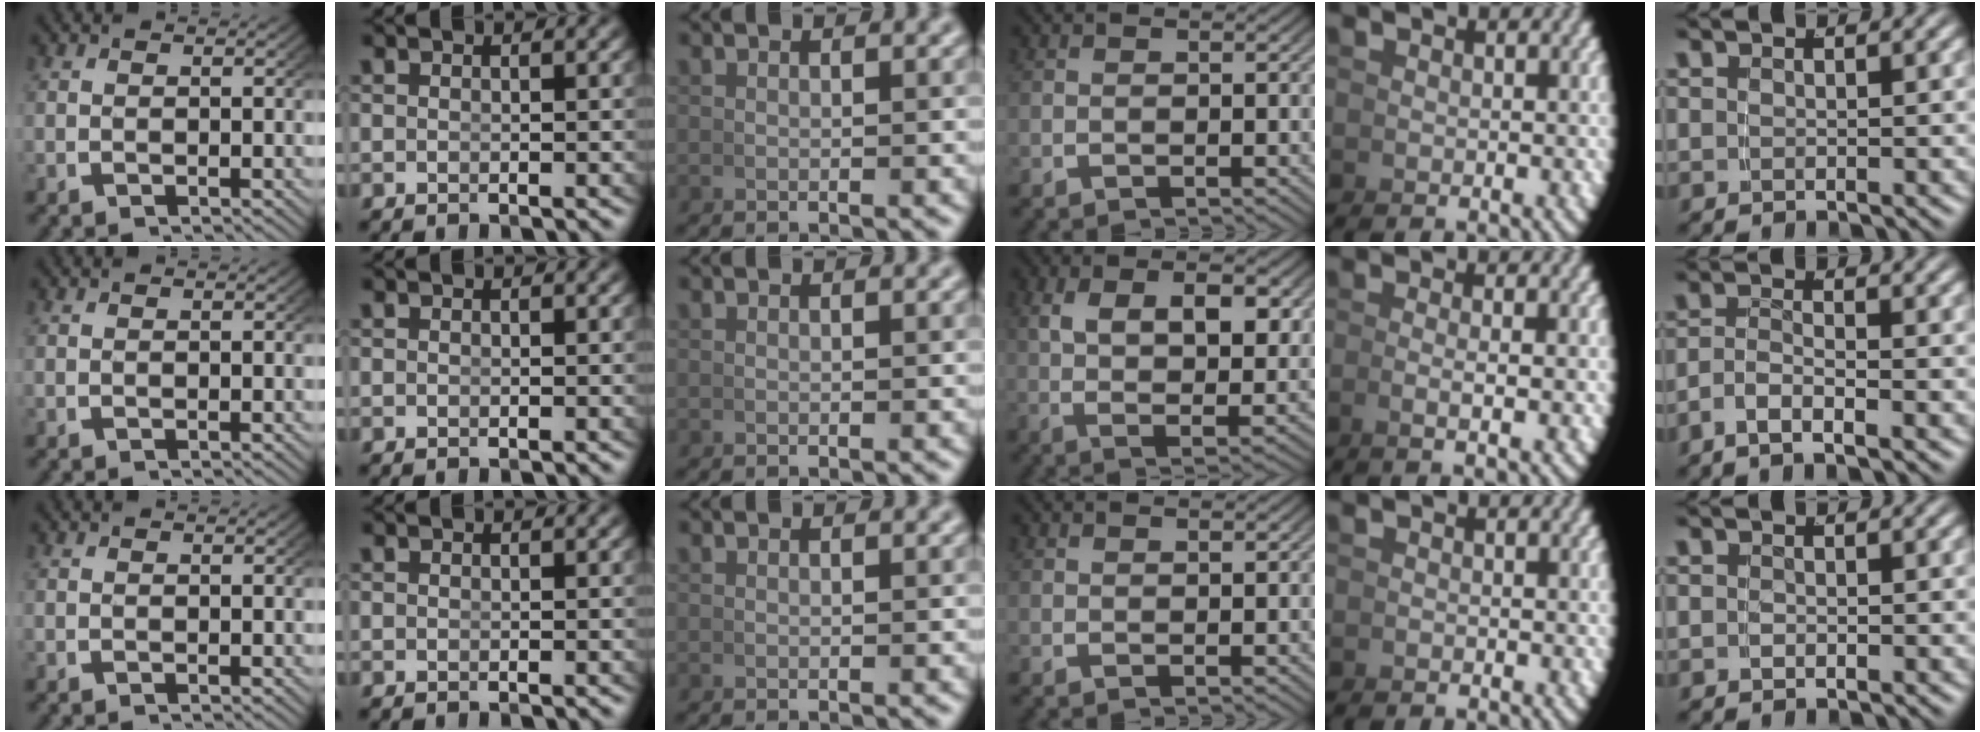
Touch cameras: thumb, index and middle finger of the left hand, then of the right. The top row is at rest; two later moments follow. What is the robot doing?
{"motion": "lift_and_place", "object": "hoodie"}